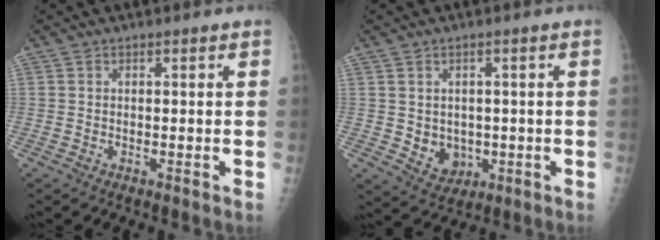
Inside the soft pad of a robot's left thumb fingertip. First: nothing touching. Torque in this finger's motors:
{"motor_torque": [-0.29, 0.29, 0.18, -0.12, 0.00]}